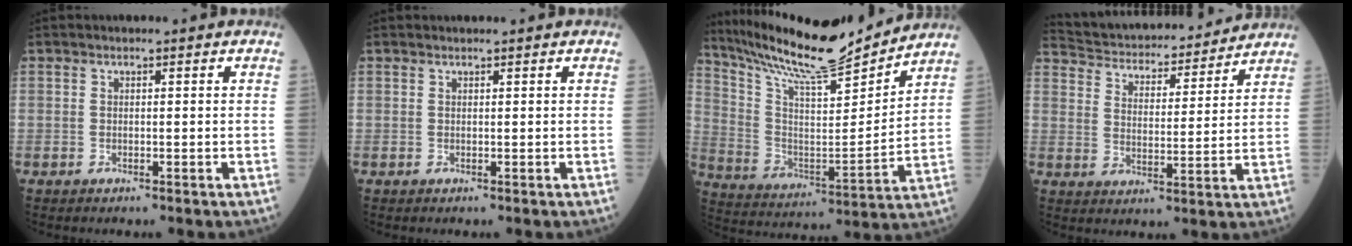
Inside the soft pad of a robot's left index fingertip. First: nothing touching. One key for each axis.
{"total": 0.8, "fx": 0.8, "fy": 0.0, "fz": 0.2, "tx": -0.006, "ty": 0.007, "tz": 0.015}
{"total": 18.4, "fx": 17.0, "fy": 0.9, "fz": 6.8, "tx": -0.142, "ty": -0.020, "tz": 0.290}
{"total": 17.6, "fx": 16.6, "fy": 3.4, "fz": 5.1, "tx": -0.085, "ty": 0.016, "tz": 0.244}